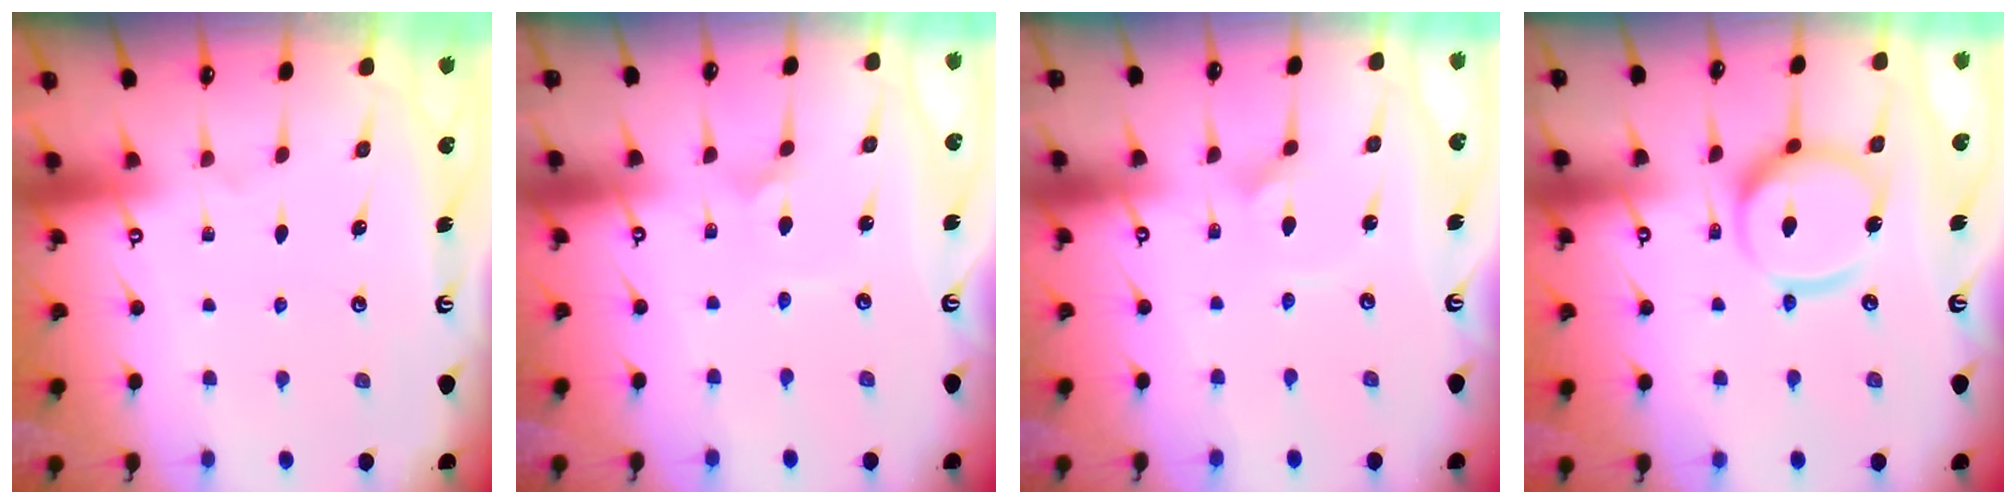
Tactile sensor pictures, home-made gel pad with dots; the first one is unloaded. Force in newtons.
{"total": 2.7, "press": 2.7, "slide": 0.2}
{"total": 2.1, "press": 2.1, "slide": 0.1}
{"total": 16.1, "press": 16.0, "slide": 1.6}